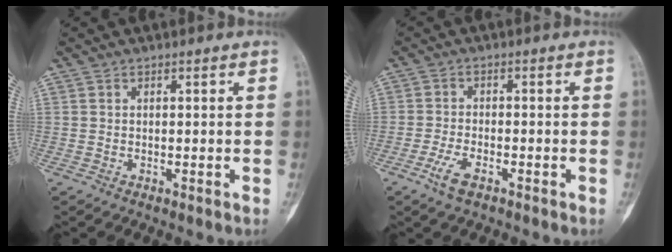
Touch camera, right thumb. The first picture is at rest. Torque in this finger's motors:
{"motor_torque": [-0.29, 0.46, 0.11, -0.20, 0.00]}